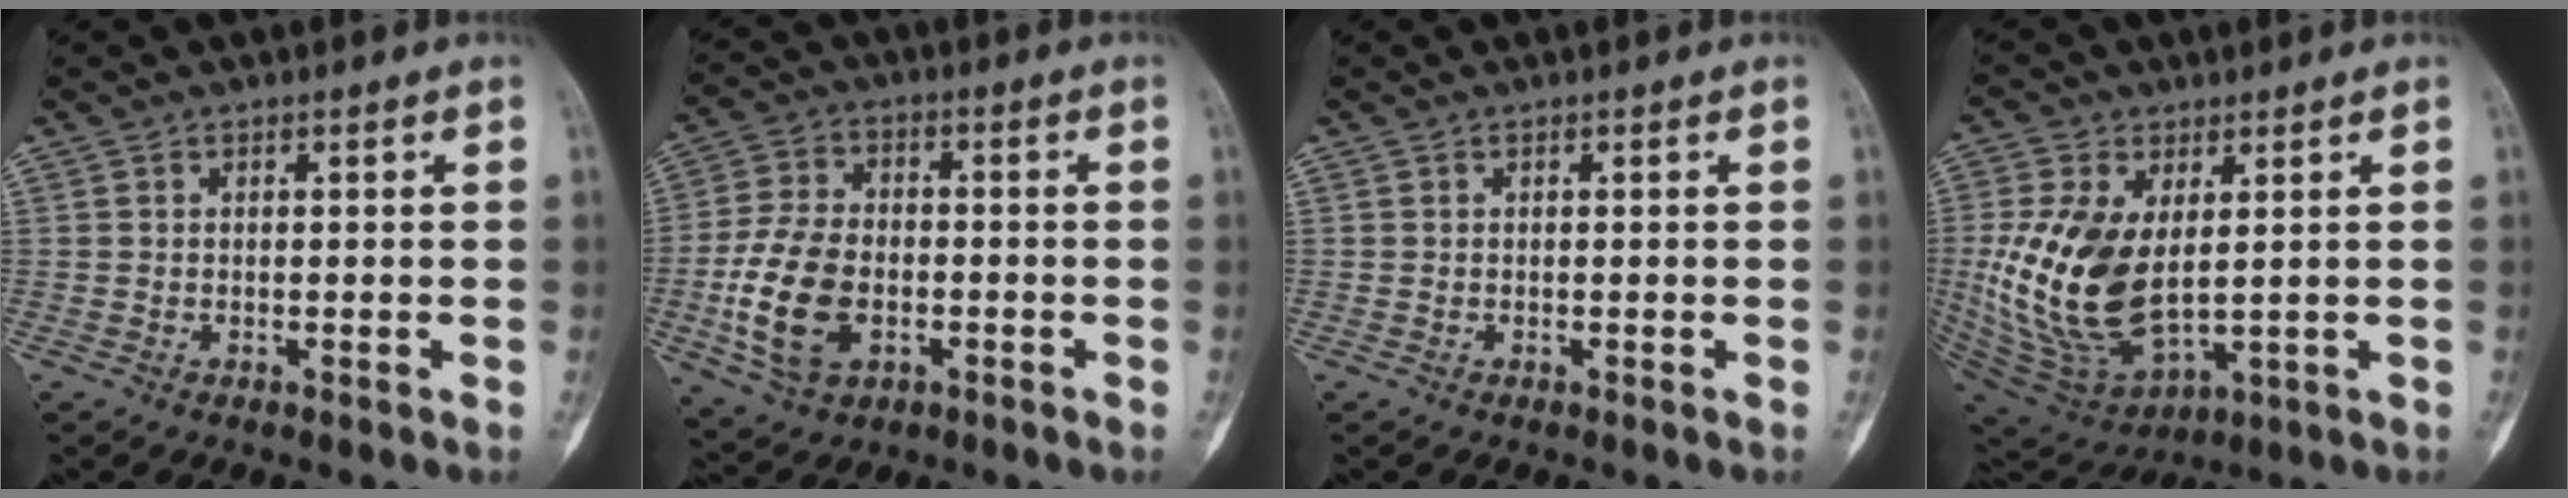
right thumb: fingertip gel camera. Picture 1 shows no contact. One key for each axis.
{"total": 13.1, "fx": -3.3, "fy": 8.3, "fz": 9.6, "tx": -0.188, "ty": 0.010, "tz": -0.058}
{"total": 0.0}
{"total": 17.6, "fx": 1.8, "fy": 10.1, "fz": 14.3, "tx": -0.286, "ty": -0.019, "tz": 0.054}